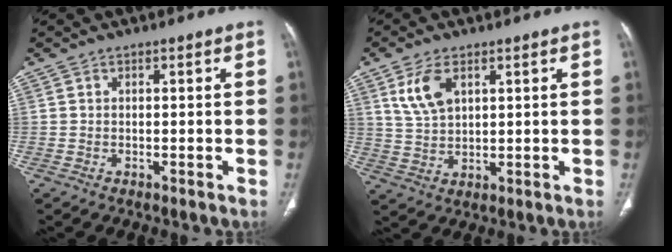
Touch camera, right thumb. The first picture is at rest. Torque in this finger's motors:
{"motor_torque": [-0.72, 0.44, 0.32, -0.26, 0.18]}